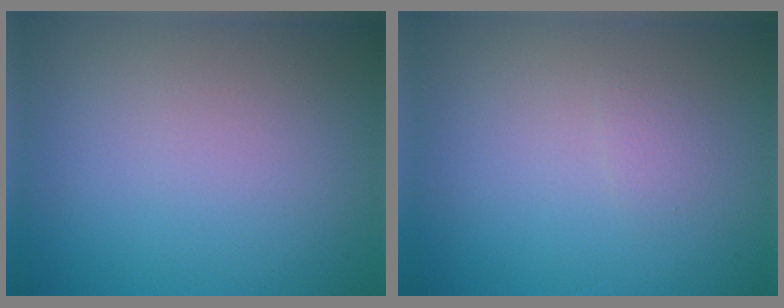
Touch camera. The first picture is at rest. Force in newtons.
{"total": 0.7, "press": 0.7, "slide": 0.0}